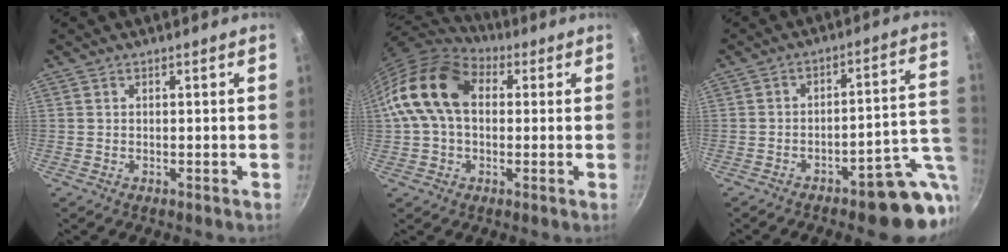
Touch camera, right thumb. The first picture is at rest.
{"total": 15.4, "force": [2.1, 10.7, 10.8], "torque": [-0.177, 0.025, 0.020]}
{"total": 12.8, "force": [-5.5, 4.6, 10.6], "torque": [-0.084, 0.043, -0.073]}